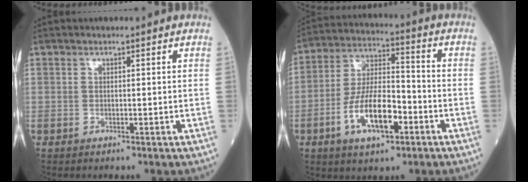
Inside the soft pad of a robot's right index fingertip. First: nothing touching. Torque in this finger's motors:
{"motor_torque": [0.58, -0.26, 0.33, 0.21]}